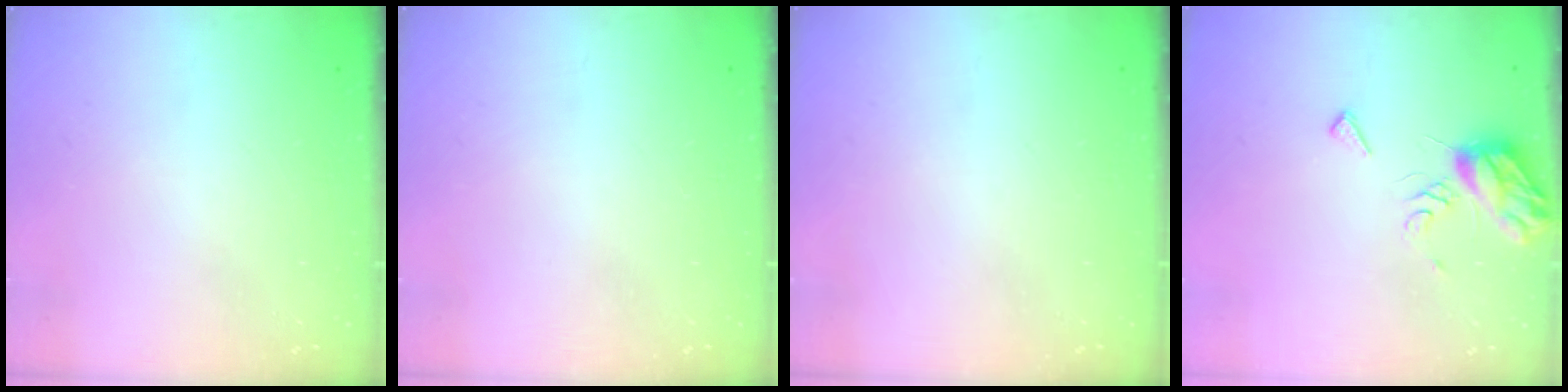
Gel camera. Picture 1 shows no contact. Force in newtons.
{"total": 0.0}
{"total": 0.0}
{"total": 8.3, "press": 8.3, "slide": 0.4}